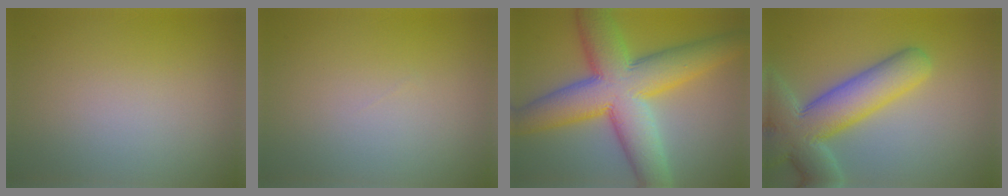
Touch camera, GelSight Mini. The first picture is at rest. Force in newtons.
{"total": 0.0}
{"total": 12.0, "press": 12.0, "slide": 0.4}
{"total": 9.2, "press": 9.2, "slide": 0.9}